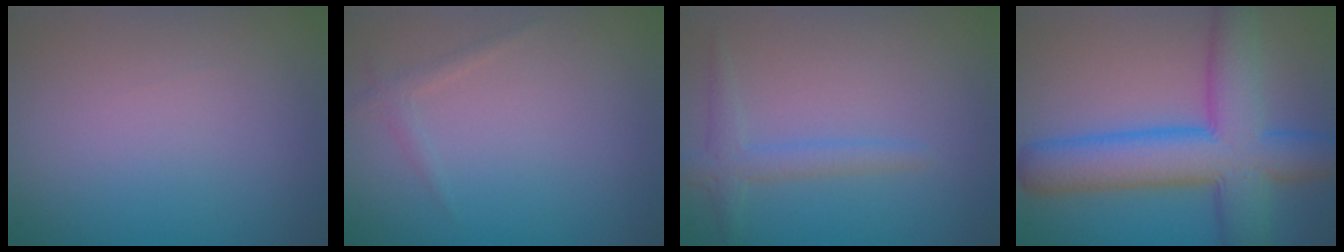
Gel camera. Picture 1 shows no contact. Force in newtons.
{"total": 0.9, "press": 0.9, "slide": 0.0}
{"total": 1.9, "press": 1.9, "slide": 0.1}
{"total": 9.7, "press": 9.7, "slide": 0.2}